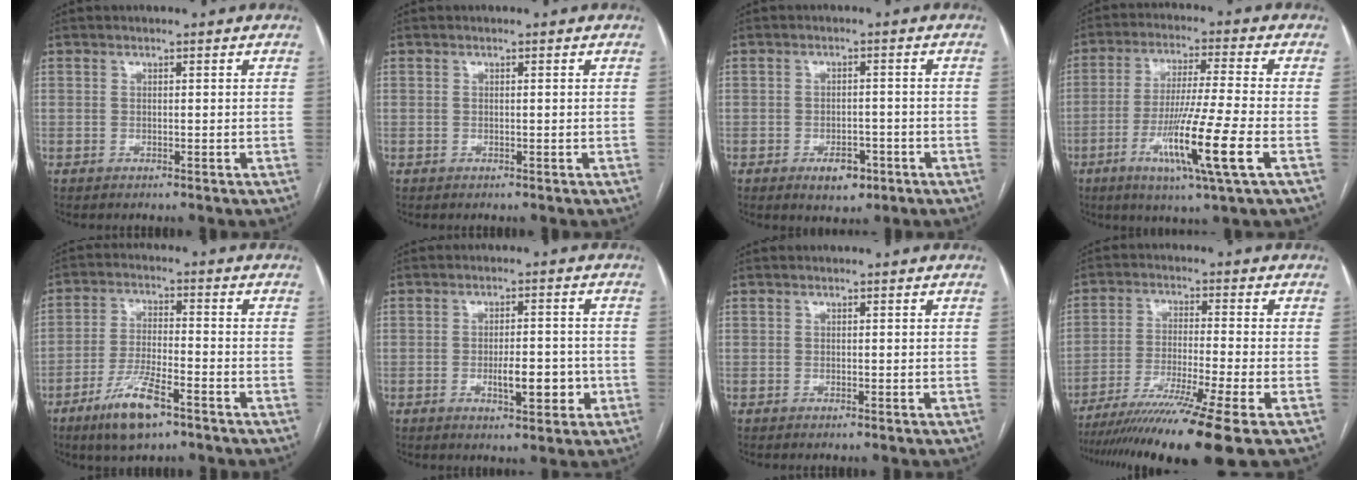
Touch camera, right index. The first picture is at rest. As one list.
[{"total": 0.0}, {"total": 4.5, "force": [-2.4, 2.5, 2.9], "torque": [-0.039, 0.003, -0.029]}, {"total": 12.7, "force": [-4.5, -1.1, 11.9], "torque": [-0.225, -0.025, -0.084]}, {"total": 9.3, "force": [-5.7, 2.0, 7.0], "torque": [-0.139, -0.013, -0.103]}, {"total": 5.6, "force": [-1.6, 1.9, 5.0], "torque": [-0.075, 0.001, -0.019]}, {"total": 0.0}, {"total": 15.7, "force": [-11.8, -2.2, 10.2], "torque": [-0.166, -0.043, -0.193]}]